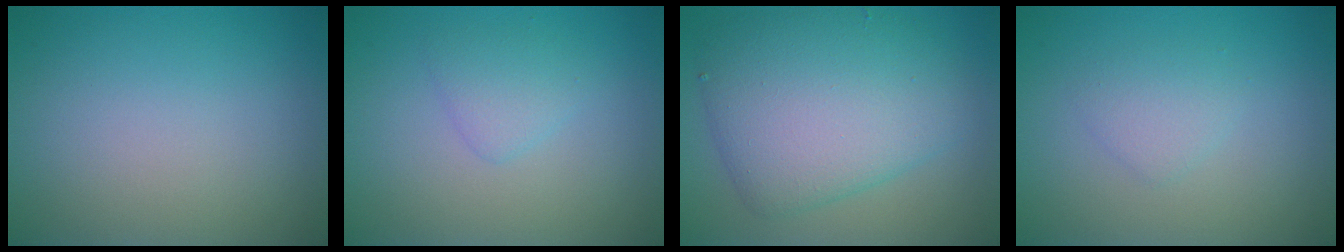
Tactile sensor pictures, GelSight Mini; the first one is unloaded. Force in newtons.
{"total": 1.6, "press": 1.6, "slide": 0.2}
{"total": 8.0, "press": 8.0, "slide": 0.2}
{"total": 1.5, "press": 1.5, "slide": 0.0}